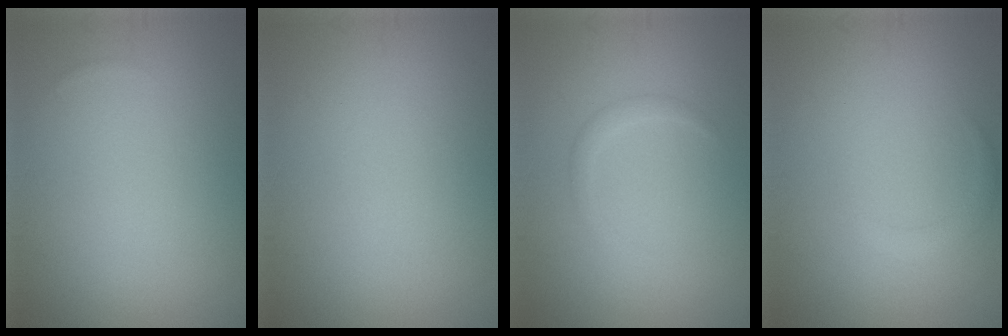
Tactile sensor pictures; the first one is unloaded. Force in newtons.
{"total": 0.0}
{"total": 1.1, "press": 1.1, "slide": 0.1}
{"total": 1.0, "press": 1.0, "slide": 0.1}